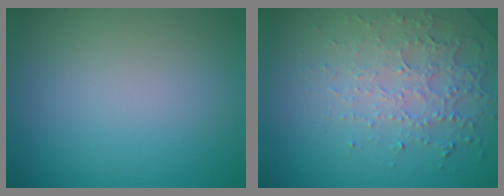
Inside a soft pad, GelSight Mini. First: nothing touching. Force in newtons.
{"total": 4.7, "press": 3.3, "slide": 3.4}